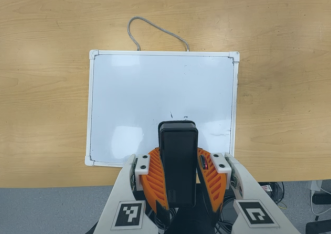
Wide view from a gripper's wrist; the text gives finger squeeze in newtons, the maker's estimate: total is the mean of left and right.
{"total": 8.7, "left": 6.8, "right": 10.6}